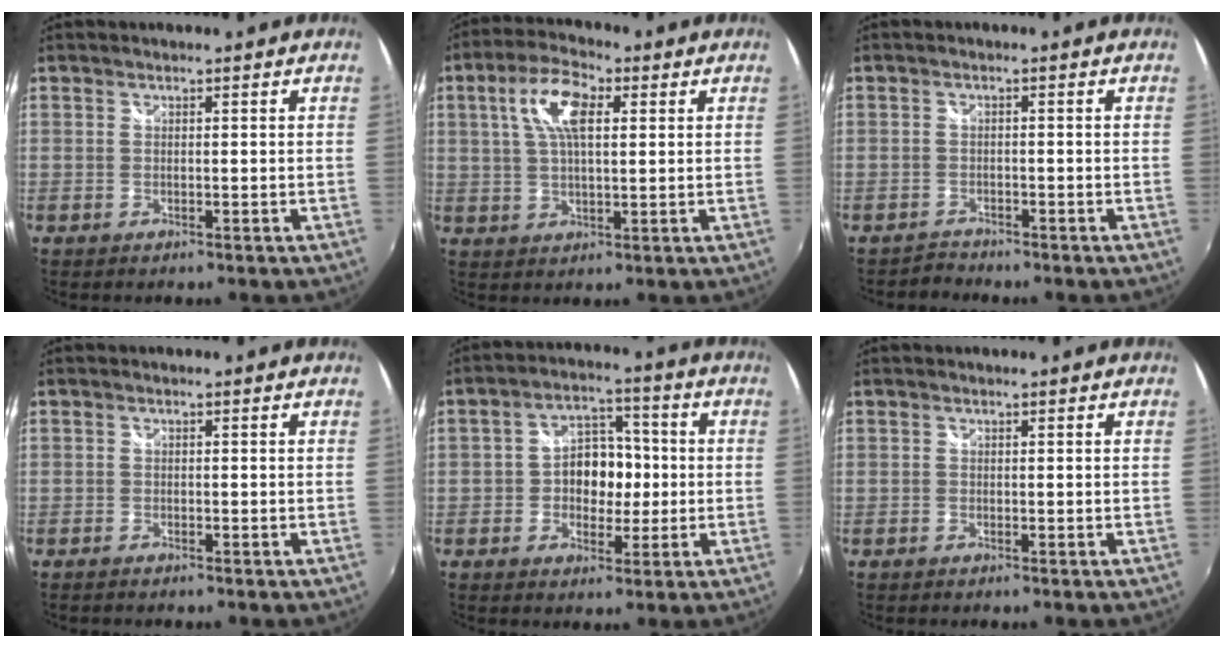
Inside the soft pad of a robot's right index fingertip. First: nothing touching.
{"total": 9.2, "force": [2.9, 4.0, 7.8], "torque": [-0.151, 0.020, 0.052]}
{"total": 1.9, "force": [-1.8, 0.6, -0.4], "torque": [0.001, 0.003, -0.034]}
{"total": 1.0, "force": [-0.9, 0.3, 0.2], "torque": [-0.009, -0.004, -0.019]}
{"total": 8.2, "force": [-1.0, 6.4, 5.1], "torque": [-0.090, 0.020, -0.015]}
{"total": 0.0}